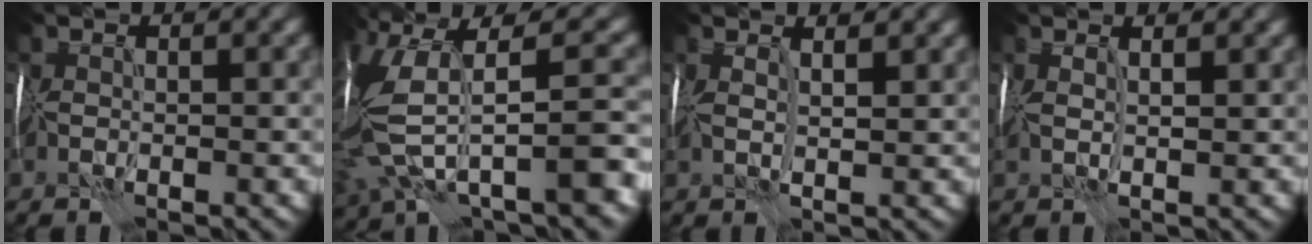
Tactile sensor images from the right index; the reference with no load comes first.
{"total": 11.6, "force": [-1.0, 4.4, 10.7], "torque": [-0.240, -0.004, 0.000]}
{"total": 2.9, "force": [1.8, 0.8, 2.1], "torque": [-0.032, 0.009, 0.021]}
{"total": 2.2, "force": [1.4, 0.6, 1.6], "torque": [-0.026, 0.007, 0.018]}